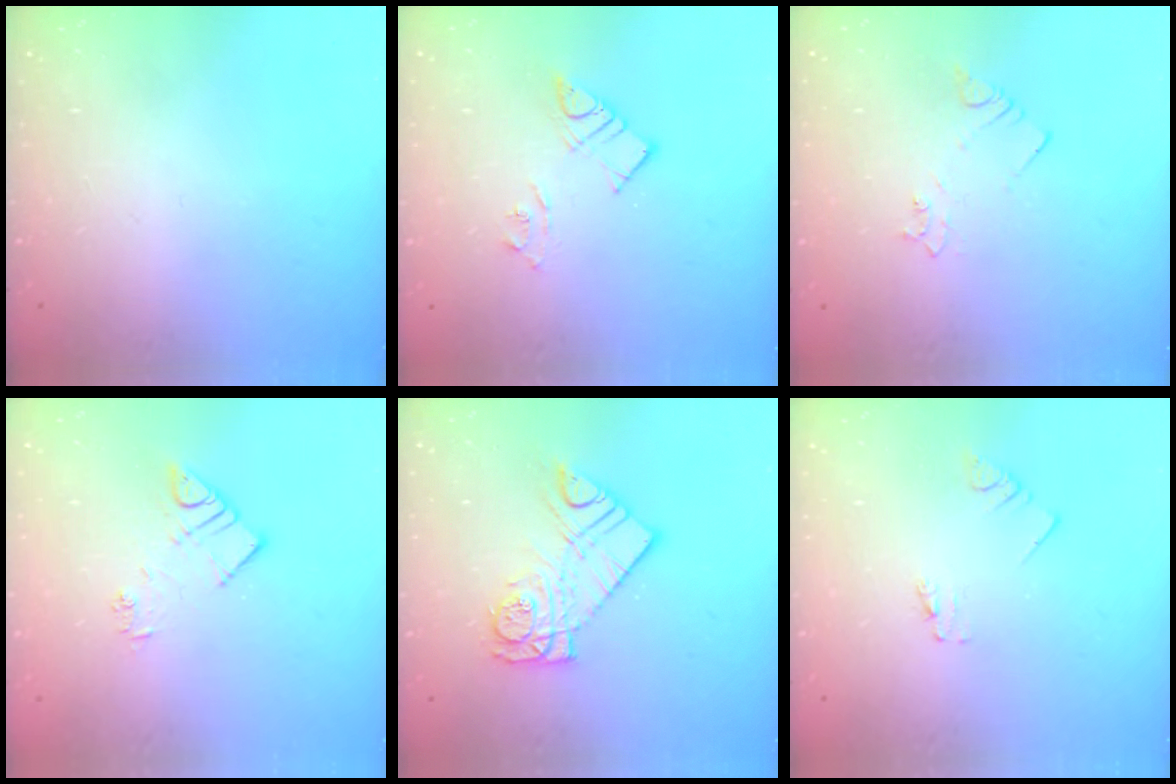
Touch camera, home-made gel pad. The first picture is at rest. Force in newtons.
{"total": 7.1, "press": 7.1, "slide": 0.6}
{"total": 2.5, "press": 2.5, "slide": 0.3}
{"total": 7.7, "press": 7.7, "slide": 0.2}
{"total": 11.7, "press": 11.7, "slide": 1.0}
{"total": 0.0}